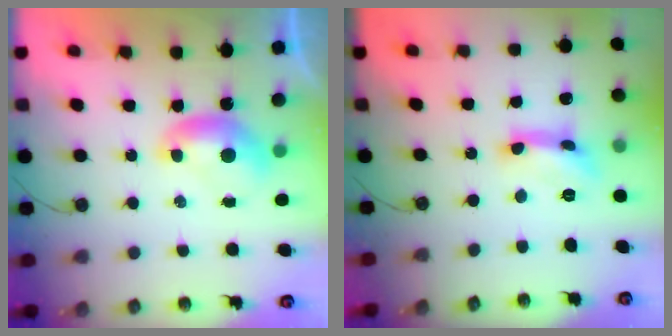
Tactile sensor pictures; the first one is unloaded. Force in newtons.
{"total": 5.5, "press": 5.5, "slide": 0.4}